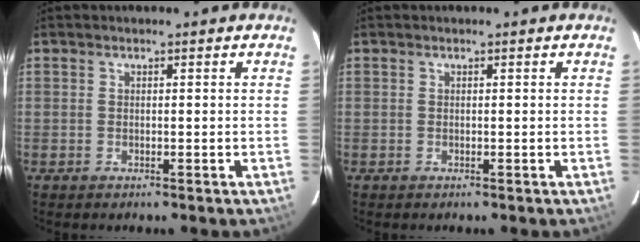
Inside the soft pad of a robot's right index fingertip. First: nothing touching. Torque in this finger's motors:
{"motor_torque": [0.00, 0.00, 0.01, 0.00]}